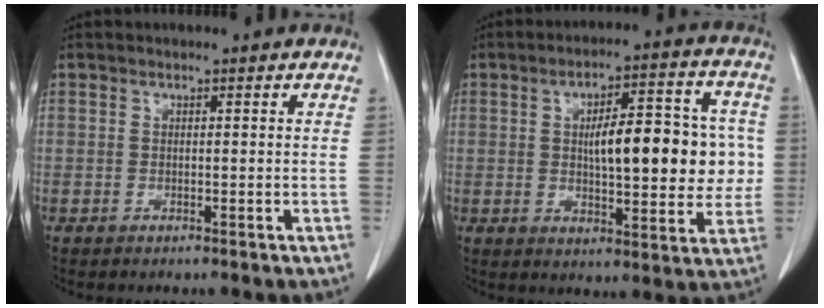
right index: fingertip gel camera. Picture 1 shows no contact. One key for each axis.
{"total": 14.2, "fx": 1.0, "fy": 4.9, "fz": 13.3, "tx": -0.188, "ty": 0.031, "tz": 0.021}